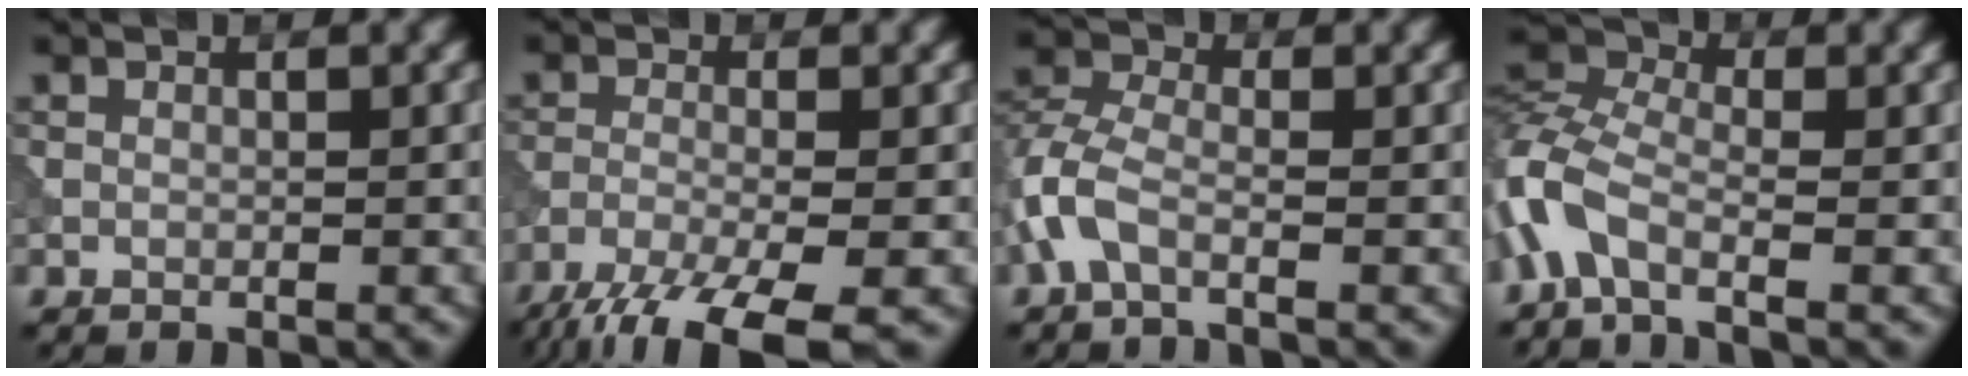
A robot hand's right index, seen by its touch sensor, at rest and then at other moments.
{"total": 8.6, "force": [-6.0, 2.1, 5.9], "torque": [-0.111, -0.019, -0.117]}
{"total": 3.6, "force": [-1.7, 1.6, 2.7], "torque": [-0.069, 0.006, -0.051]}
{"total": 5.6, "force": [-2.6, 2.8, 4.2], "torque": [-0.097, 0.006, -0.074]}